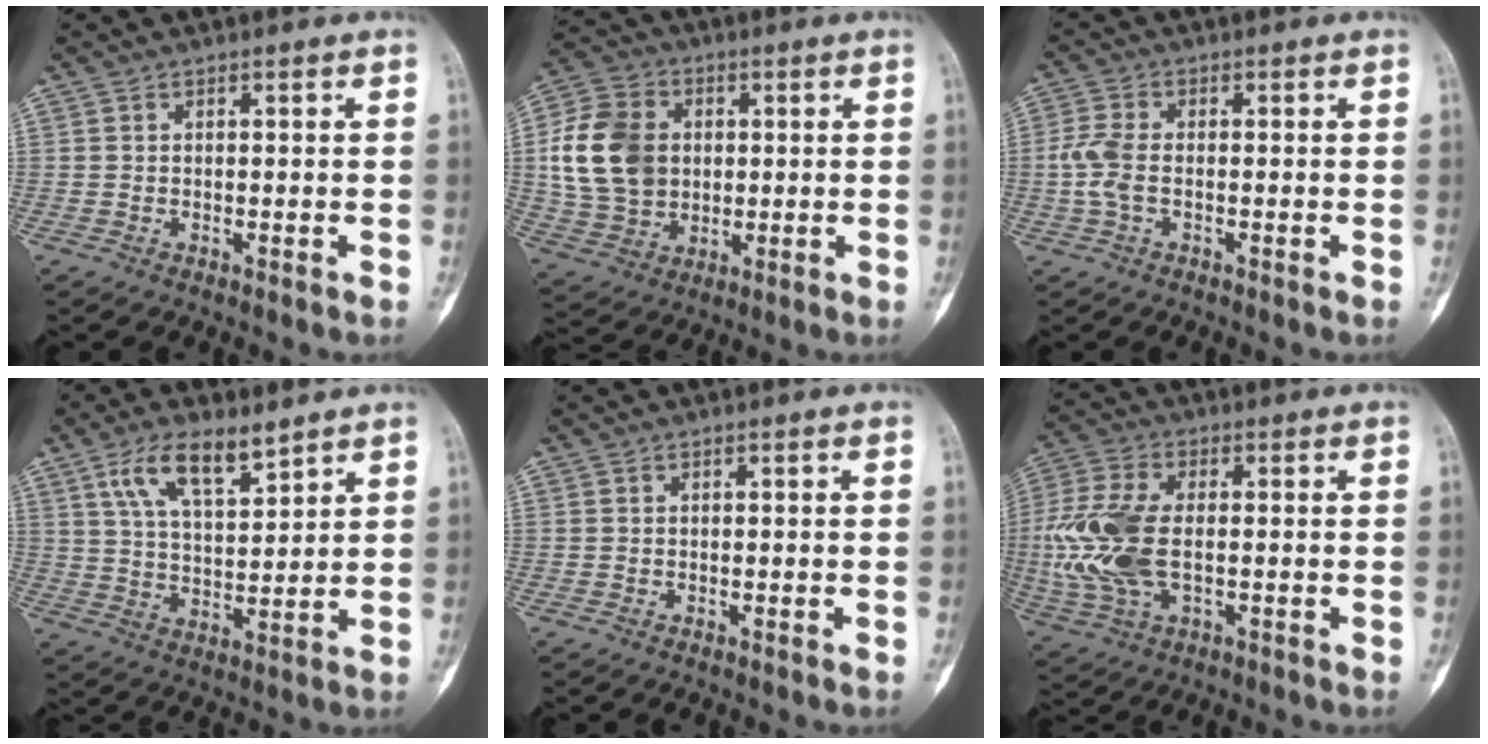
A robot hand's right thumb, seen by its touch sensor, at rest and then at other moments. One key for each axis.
{"total": 15.6, "fx": 1.8, "fy": 12.2, "fz": 9.5, "tx": -0.161, "ty": 0.006, "tz": 0.036}
{"total": 5.1, "fx": -0.6, "fy": 2.8, "fz": 4.3, "tx": -0.112, "ty": 0.010, "tz": -0.016}
{"total": 10.5, "fx": 6.4, "fy": 4.0, "fz": 7.2, "tx": -0.123, "ty": -0.028, "tz": 0.126}
{"total": 0.0}
{"total": 14.3, "fx": -0.7, "fy": 7.8, "fz": 11.9, "tx": -0.281, "ty": 0.003, "tz": -0.012}